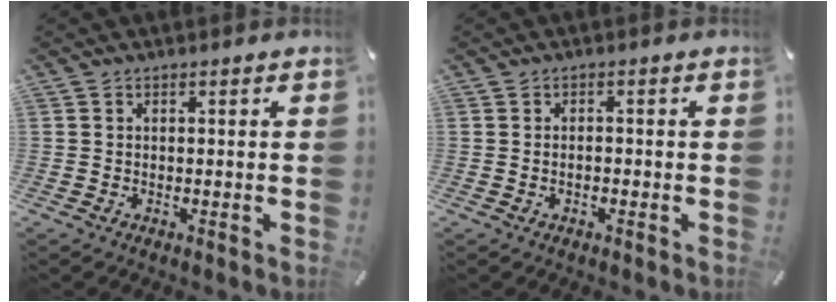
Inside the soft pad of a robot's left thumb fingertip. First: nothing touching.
{"total": 1.1, "force": [-0.4, 0.6, 0.9], "torque": [-0.019, 0.000, -0.008]}